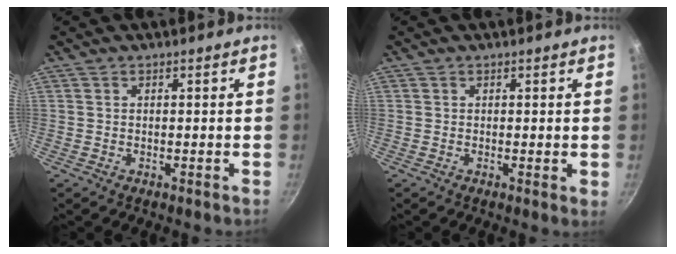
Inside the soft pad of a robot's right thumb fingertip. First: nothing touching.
{"total": 0.9, "force": [0.1, 0.3, 0.9], "torque": [-0.013, -0.004, -0.001]}